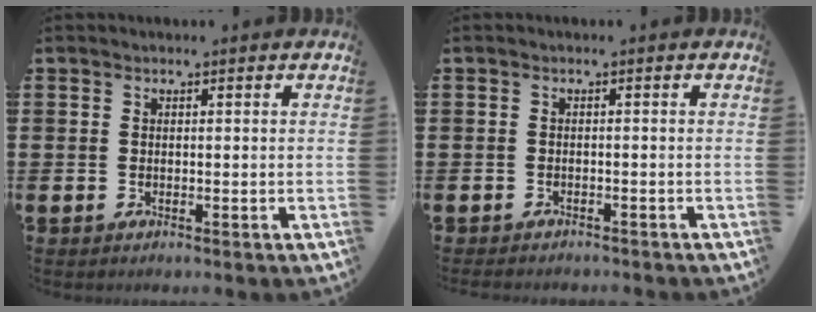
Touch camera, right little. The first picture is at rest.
{"total": 0.8, "force": [-0.8, 0.0, -0.1], "torque": [-0.001, 0.000, -0.017]}